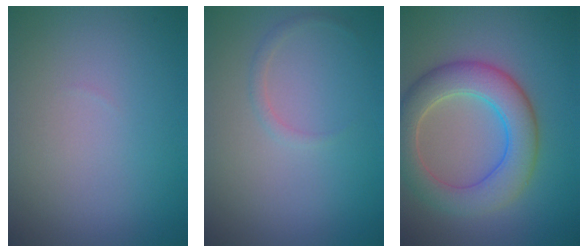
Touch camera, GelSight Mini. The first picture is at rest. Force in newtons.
{"total": 0.8, "press": 0.8, "slide": 0.1}
{"total": 6.3, "press": 6.3, "slide": 0.2}